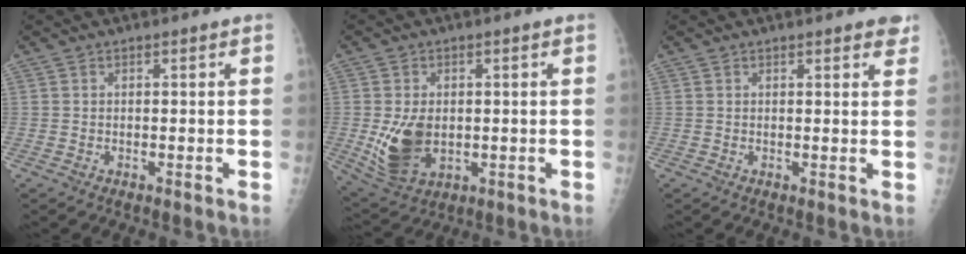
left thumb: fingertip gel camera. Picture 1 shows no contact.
{"total": 9.4, "force": [-0.9, 6.3, 7.0], "torque": [-0.120, -0.007, 0.002]}
{"total": 3.1, "force": [2.3, 1.0, 1.9], "torque": [-0.007, -0.002, 0.022]}